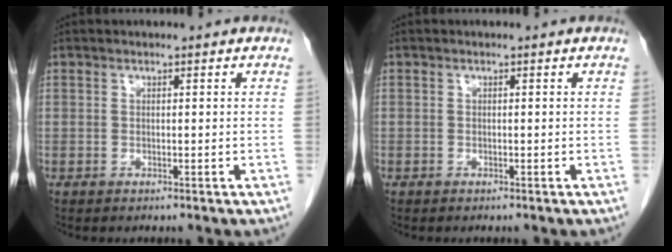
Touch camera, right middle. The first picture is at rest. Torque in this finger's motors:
{"motor_torque": [0.98, -1.16, 0.04, -0.13]}